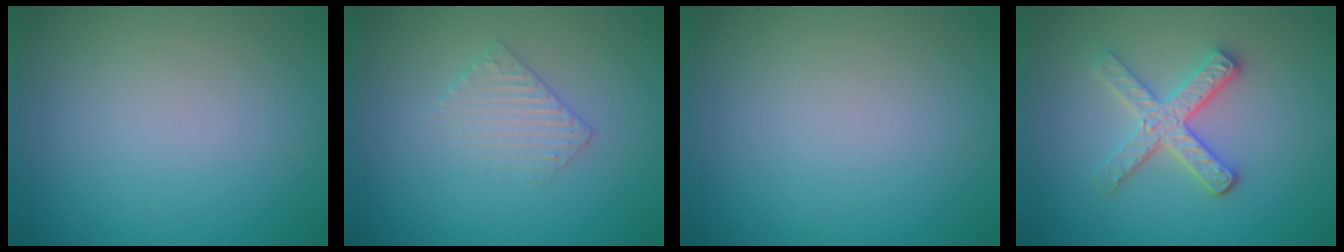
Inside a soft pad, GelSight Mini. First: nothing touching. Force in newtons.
{"total": 1.9, "press": 1.9, "slide": 0.5}
{"total": 0.0}
{"total": 3.5, "press": 3.0, "slide": 1.8}